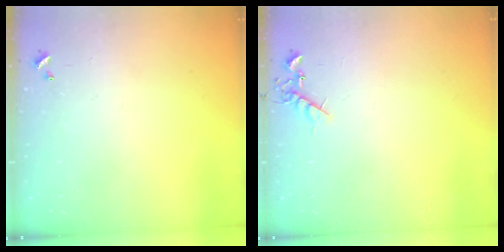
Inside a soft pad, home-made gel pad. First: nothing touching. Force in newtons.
{"total": 6.3, "press": 6.2, "slide": 0.9}